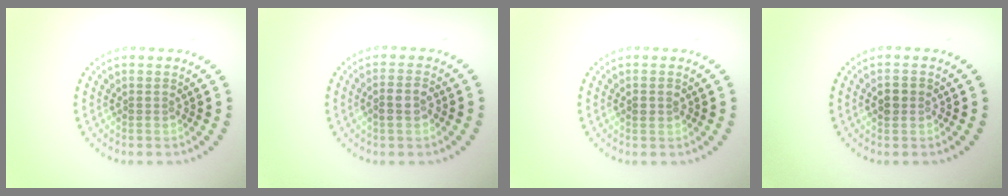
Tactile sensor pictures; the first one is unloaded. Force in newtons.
{"total": 2.0, "press": 1.9, "slide": 0.6}
{"total": 1.4, "press": 1.4, "slide": 0.2}
{"total": 1.6, "press": 1.6, "slide": 0.2}